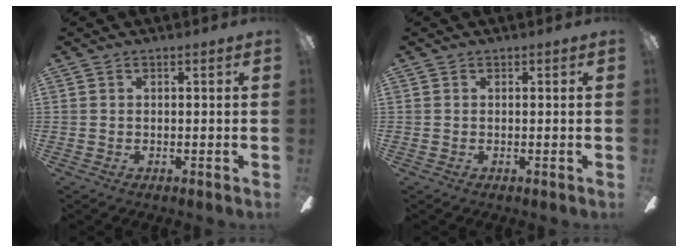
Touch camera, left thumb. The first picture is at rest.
{"total": 0.0}